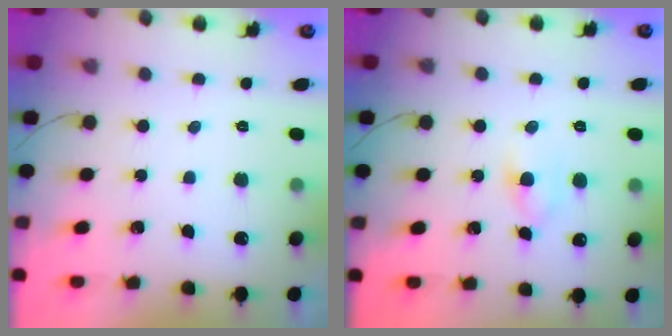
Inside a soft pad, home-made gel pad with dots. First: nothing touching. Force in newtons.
{"total": 3.9, "press": 3.7, "slide": 1.3}